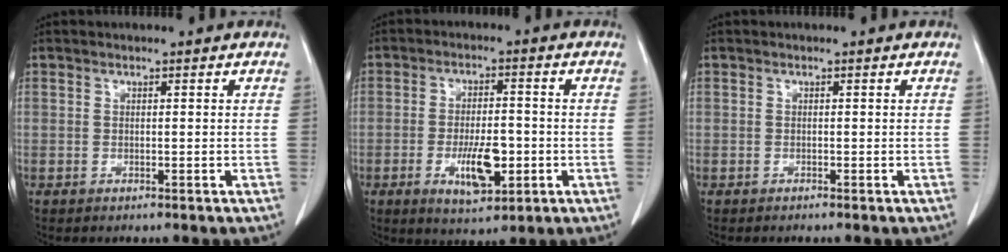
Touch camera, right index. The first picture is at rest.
{"total": 7.9, "force": [-2.3, 2.9, 7.0], "torque": [-0.123, -0.005, -0.032]}
{"total": 0.0}